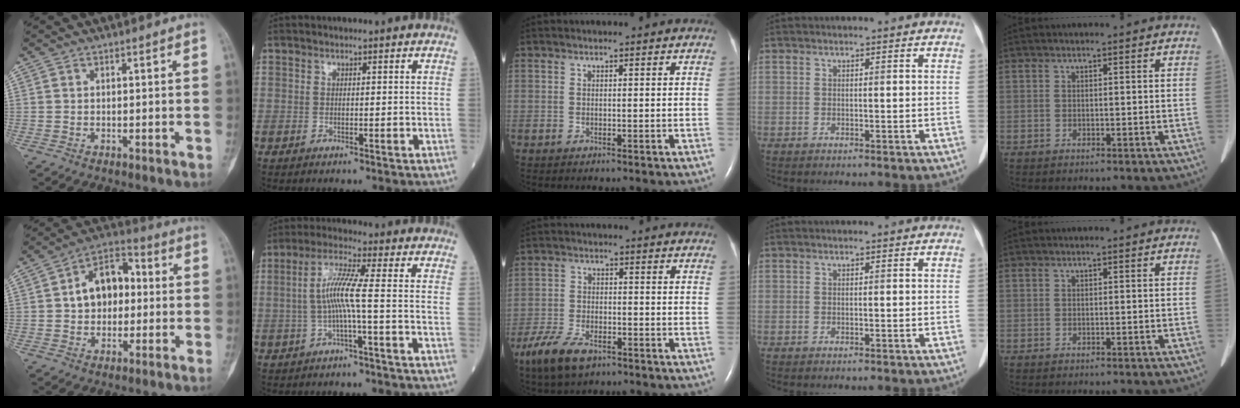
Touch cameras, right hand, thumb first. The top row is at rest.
{"thumb": {"total": 11.2, "force": [0.9, 7.7, 8.0], "torque": [-0.100, 0.029, 0.005]}, "index": {"total": 6.0, "force": [-0.8, -0.6, 5.9], "torque": [-0.122, 0.015, -0.016]}, "middle": {"total": 7.9, "force": [-5.2, 3.2, 4.9], "torque": [-0.106, -0.011, -0.093]}}